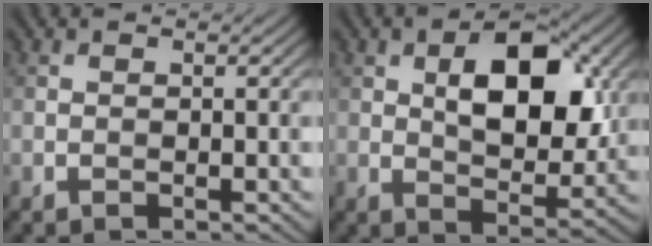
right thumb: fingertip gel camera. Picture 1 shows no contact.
{"total": 10.8, "force": [2.8, 5.8, 8.7], "torque": [-0.134, 0.002, 0.045]}